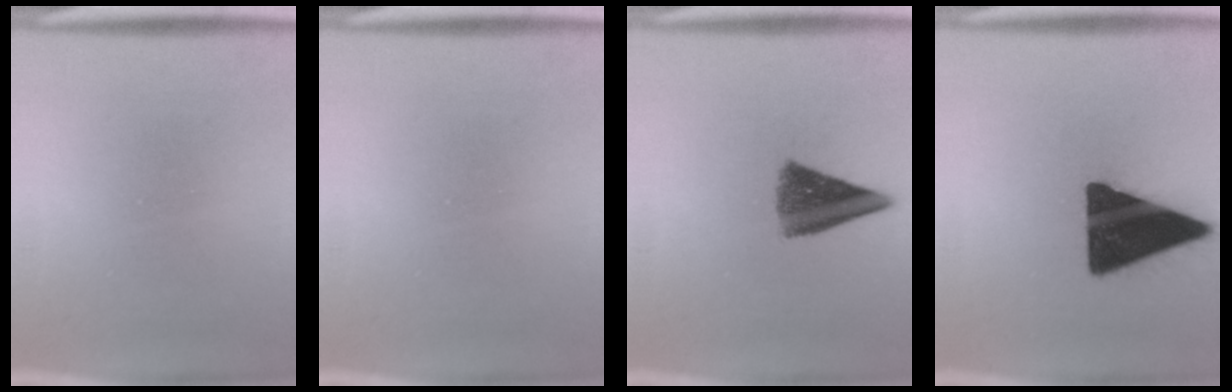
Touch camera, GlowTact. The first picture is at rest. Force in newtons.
{"total": 0.0}
{"total": 8.5}
{"total": 18.1}